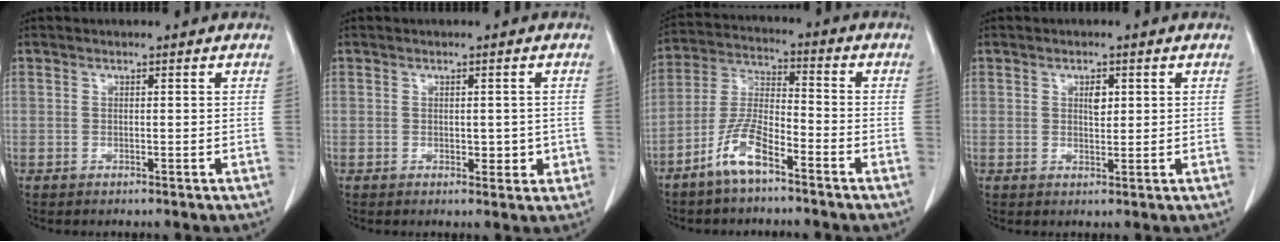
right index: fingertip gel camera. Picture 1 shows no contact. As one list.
[{"total": 2.7, "force": [-0.1, 1.8, 2.1], "torque": [-0.021, 0.002, 0.005]}, {"total": 8.4, "force": [-5.3, 2.1, 6.2], "torque": [-0.135, -0.001, -0.108]}, {"total": 2.1, "force": [0.7, 1.0, 1.6], "torque": [-0.026, -0.003, 0.013]}]